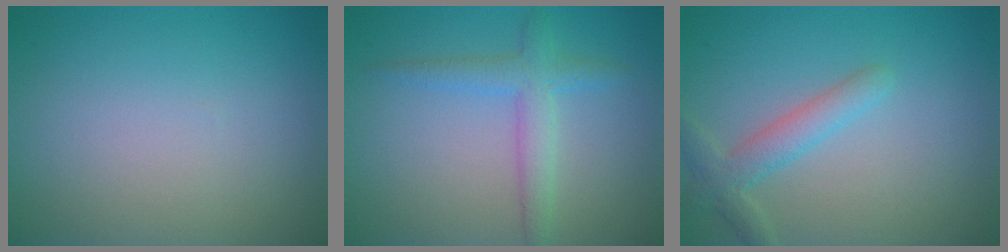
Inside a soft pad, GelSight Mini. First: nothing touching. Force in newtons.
{"total": 2.9, "press": 2.9, "slide": 0.1}
{"total": 2.8, "press": 2.8, "slide": 0.2}